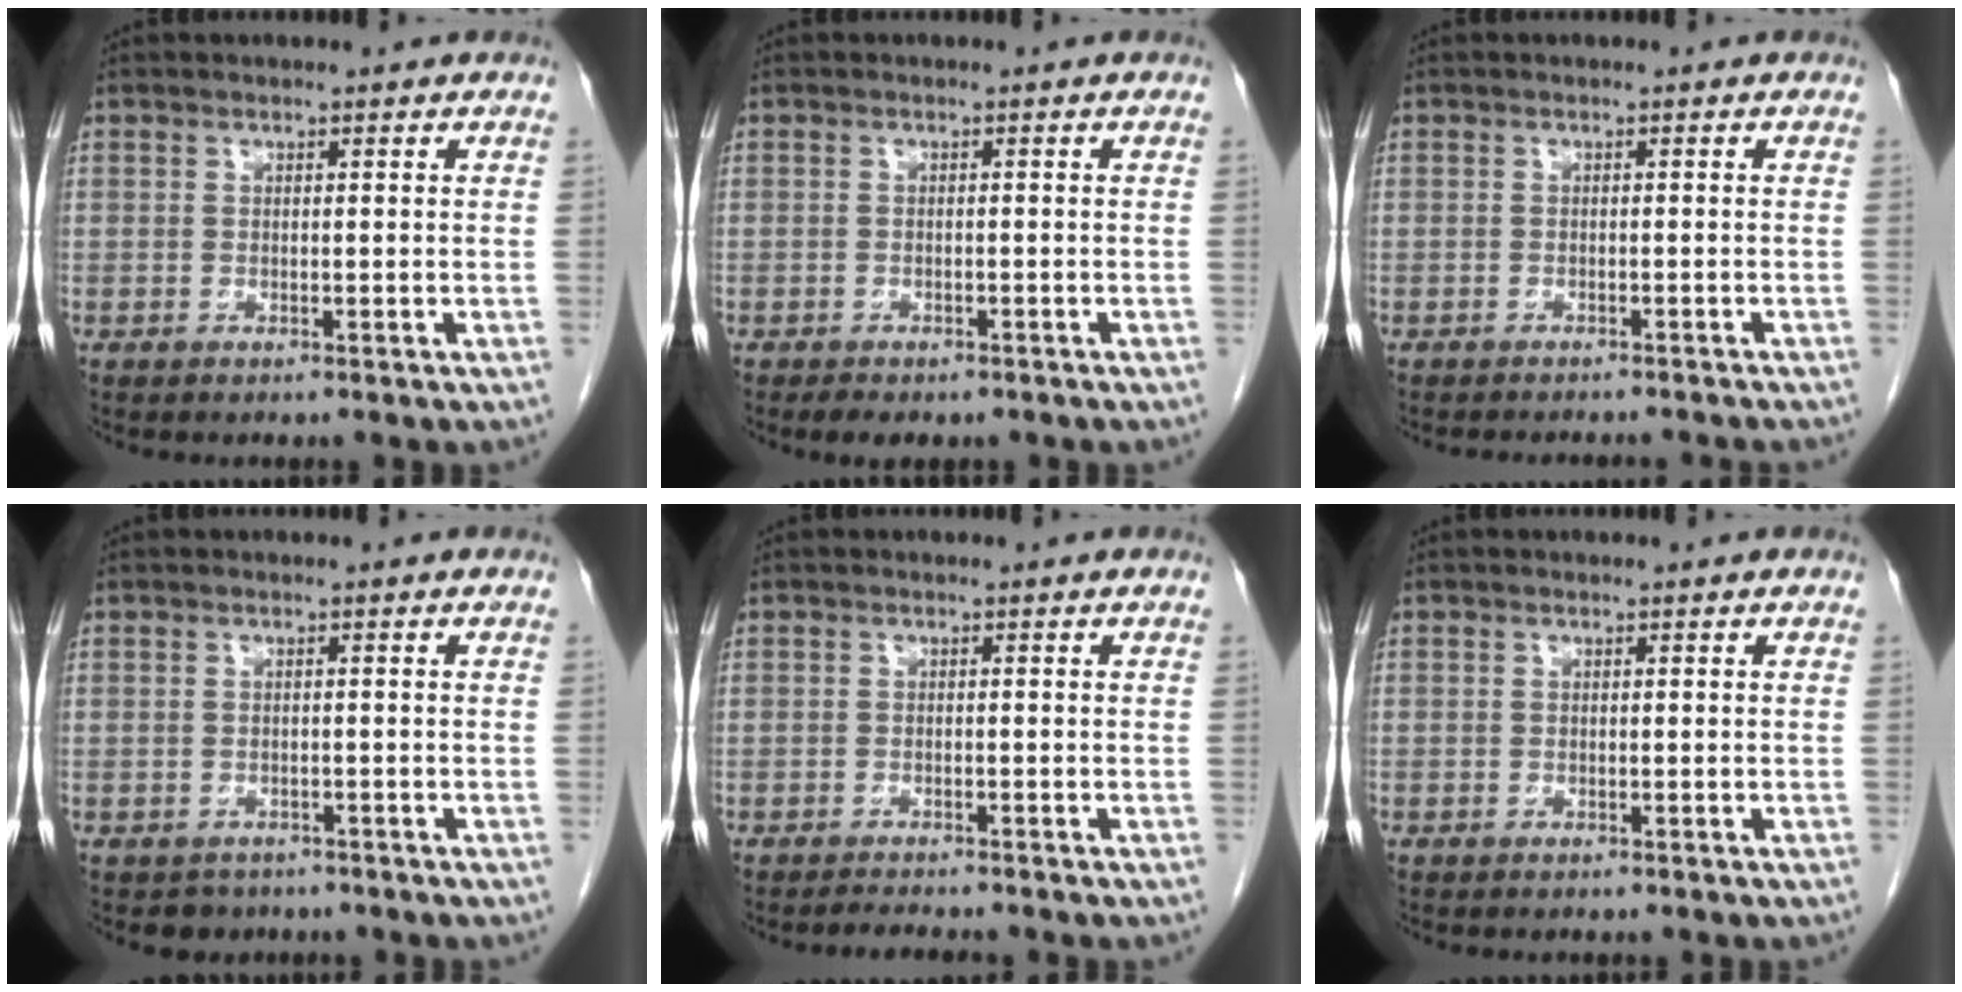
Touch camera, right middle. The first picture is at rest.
{"total": 3.7, "force": [-2.9, 1.5, 1.8], "torque": [-0.028, -0.007, -0.035]}
{"total": 7.9, "force": [-7.4, 0.7, 2.6], "torque": [-0.026, -0.011, -0.081]}
{"total": 2.5, "force": [-2.0, 1.5, 0.0], "torque": [-0.013, 0.001, -0.031]}
{"total": 2.5, "force": [-2.3, -0.2, 0.8], "torque": [-0.017, -0.010, -0.035]}
{"total": 0.0}